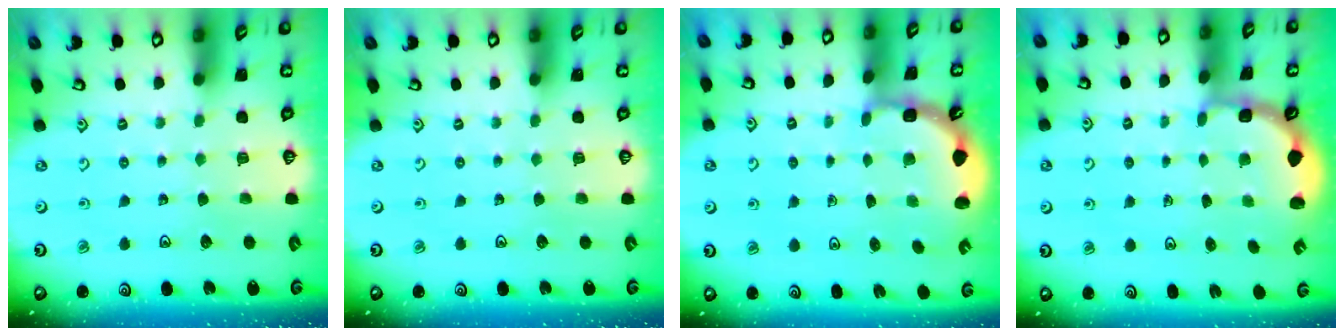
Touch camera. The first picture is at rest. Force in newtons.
{"total": 0.0}
{"total": 2.0, "press": 1.8, "slide": 0.9}
{"total": 2.5, "press": 1.9, "slide": 1.6}